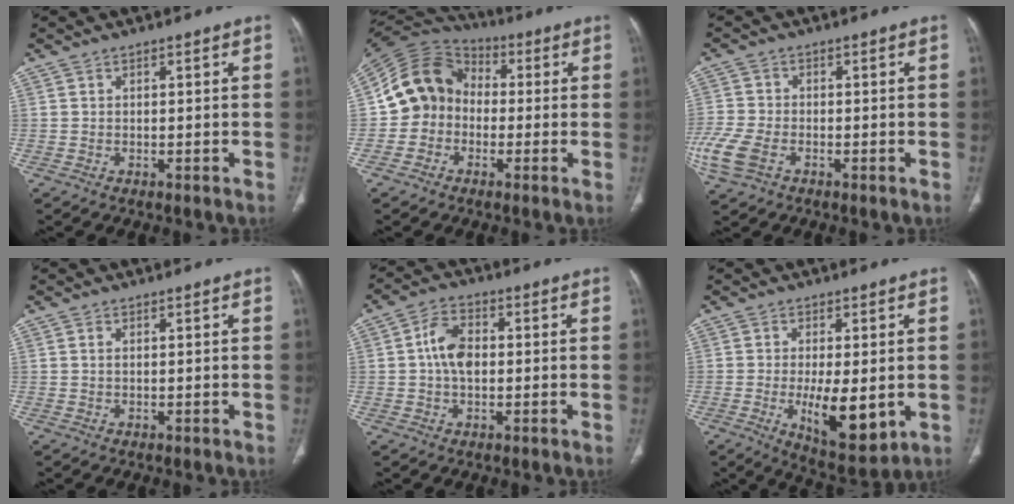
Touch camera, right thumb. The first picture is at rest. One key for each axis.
{"total": 12.4, "fx": -1.1, "fy": 10.8, "fz": 6.0, "tx": -0.099, "ty": 0.037, "tz": -0.037}
{"total": 8.3, "fx": -3.3, "fy": 5.2, "fz": 5.5, "tx": -0.143, "ty": 0.001, "tz": -0.066}
{"total": 0.7, "fx": 0.3, "fy": 0.3, "fz": 0.6, "tx": -0.015, "ty": 0.004, "tz": 0.006}
{"total": 6.8, "fx": 0.3, "fy": 4.3, "fz": 5.3, "tx": -0.093, "ty": 0.013, "tz": 0.000}
{"total": 11.2, "fx": -1.8, "fy": 4.5, "fz": 10.1, "tx": -0.147, "ty": -0.025, "tz": -0.017}